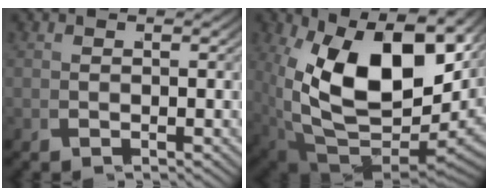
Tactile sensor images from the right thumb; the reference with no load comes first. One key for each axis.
{"total": 16.3, "fx": 0.6, "fy": 9.4, "fz": 13.3, "tx": -0.258, "ty": -0.065, "tz": 0.047}